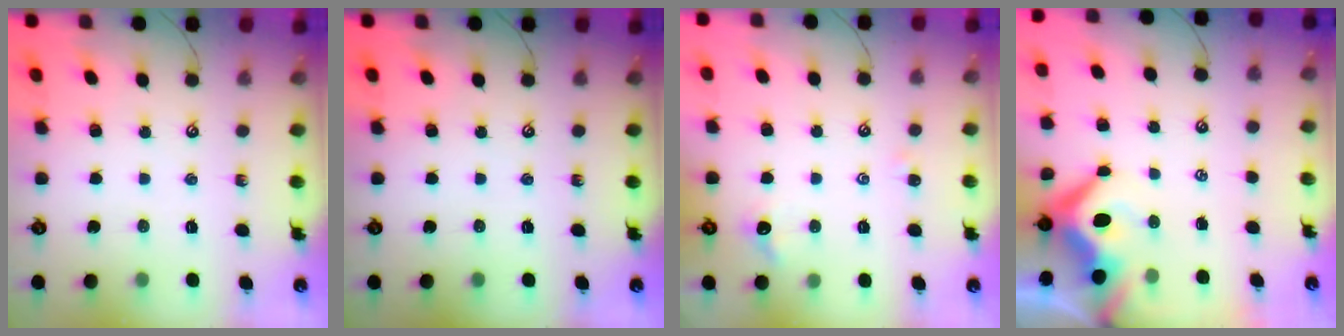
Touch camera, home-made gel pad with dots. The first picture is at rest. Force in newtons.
{"total": 0.0}
{"total": 1.9, "press": 1.8, "slide": 0.6}
{"total": 6.2, "press": 6.0, "slide": 1.5}